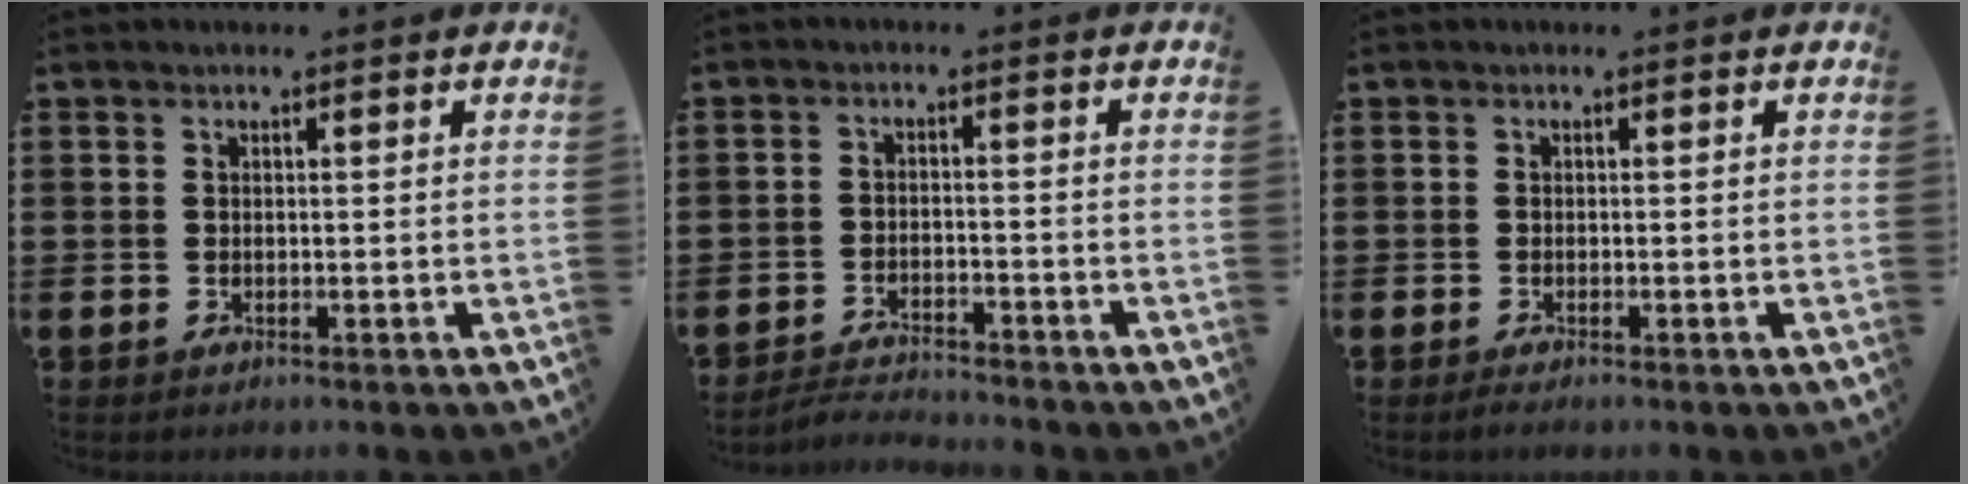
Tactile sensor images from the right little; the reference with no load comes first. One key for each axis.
{"total": 2.5, "fx": -2.5, "fy": 0.0, "fz": 0.0, "tx": -0.005, "ty": 0.004, "tz": -0.054}
{"total": 0.6, "fx": -0.3, "fy": 0.1, "fz": 0.5, "tx": -0.001, "ty": -0.006, "tz": -0.008}